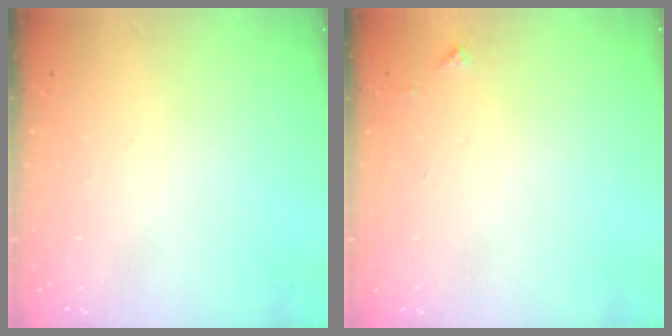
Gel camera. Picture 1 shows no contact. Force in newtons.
{"total": 3.6, "press": 3.6, "slide": 0.5}